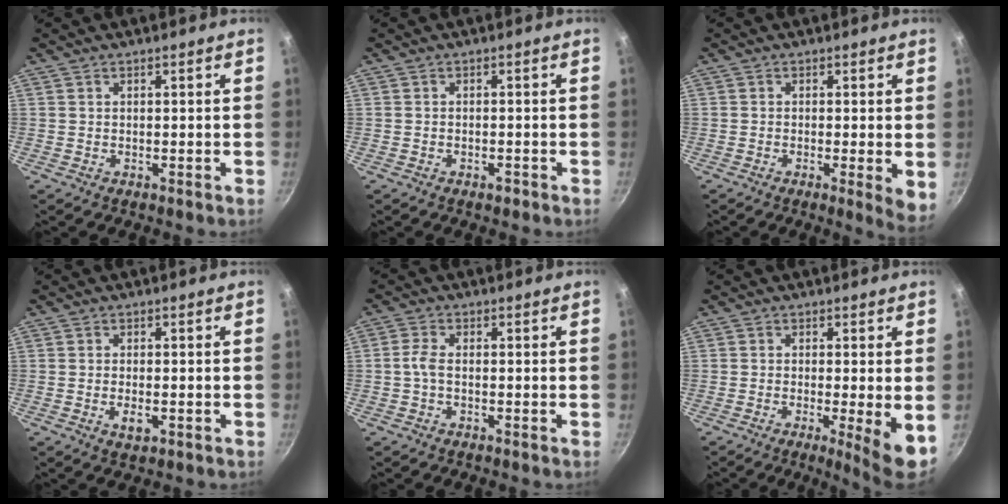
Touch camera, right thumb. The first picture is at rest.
{"total": 1.4, "force": [-0.9, 0.7, 0.7], "torque": [-0.015, 0.007, -0.011]}
{"total": 4.7, "force": [-0.5, 1.0, 4.6], "torque": [-0.055, -0.012, -0.009]}
{"total": 2.9, "force": [-0.9, 1.4, 2.3], "torque": [-0.044, -0.001, -0.015]}
{"total": 2.6, "force": [-0.6, 1.3, 2.2], "torque": [-0.054, 0.012, -0.020]}
{"total": 6.7, "force": [-1.3, 0.7, 6.5], "torque": [-0.096, -0.011, -0.019]}